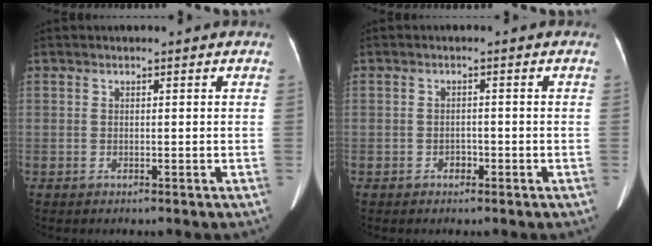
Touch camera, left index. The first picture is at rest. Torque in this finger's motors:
{"motor_torque": [-0.01, 0.00, 0.00, 0.00]}